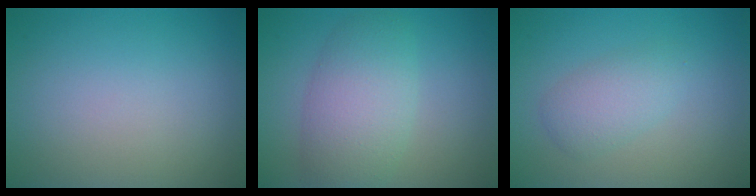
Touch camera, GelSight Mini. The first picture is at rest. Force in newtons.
{"total": 5.4, "press": 5.4, "slide": 0.2}
{"total": 2.7, "press": 2.7, "slide": 0.1}